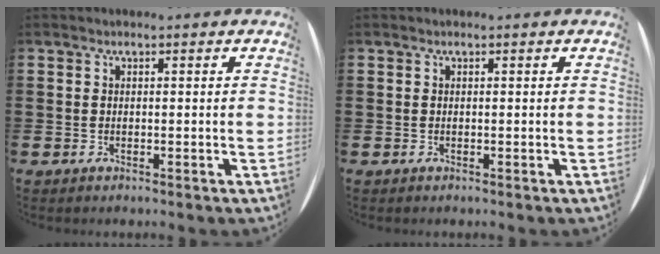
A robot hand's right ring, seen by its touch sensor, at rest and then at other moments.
{"total": 0.0}